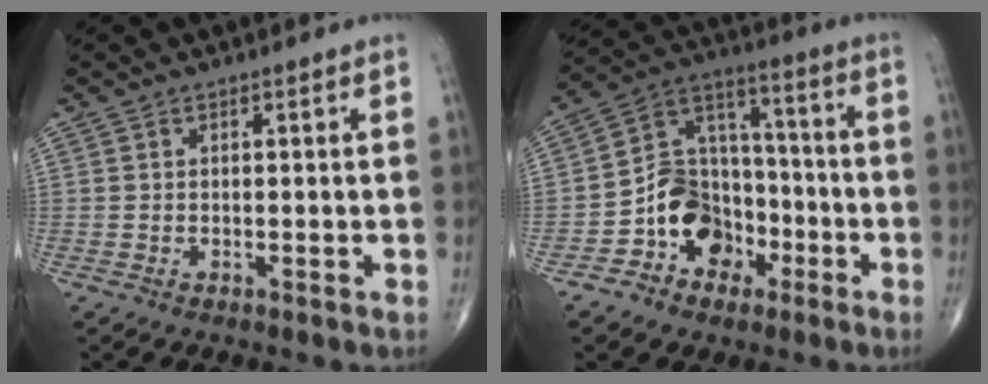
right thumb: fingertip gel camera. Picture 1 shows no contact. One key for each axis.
{"total": 12.7, "fx": -5.3, "fy": 10.0, "fz": 5.9, "tx": -0.059, "ty": 0.066, "tz": -0.098}